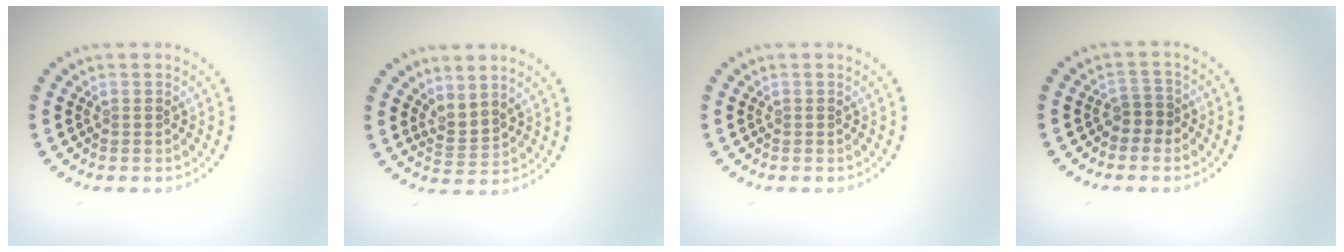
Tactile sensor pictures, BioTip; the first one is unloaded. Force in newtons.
{"total": 2.1, "press": 1.4, "slide": 1.6}
{"total": 0.0}
{"total": 1.6, "press": 1.3, "slide": 0.9}